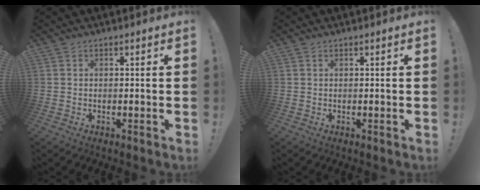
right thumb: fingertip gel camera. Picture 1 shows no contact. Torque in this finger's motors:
{"motor_torque": [-0.05, 0.09, 0.04, -0.10, 0.03]}